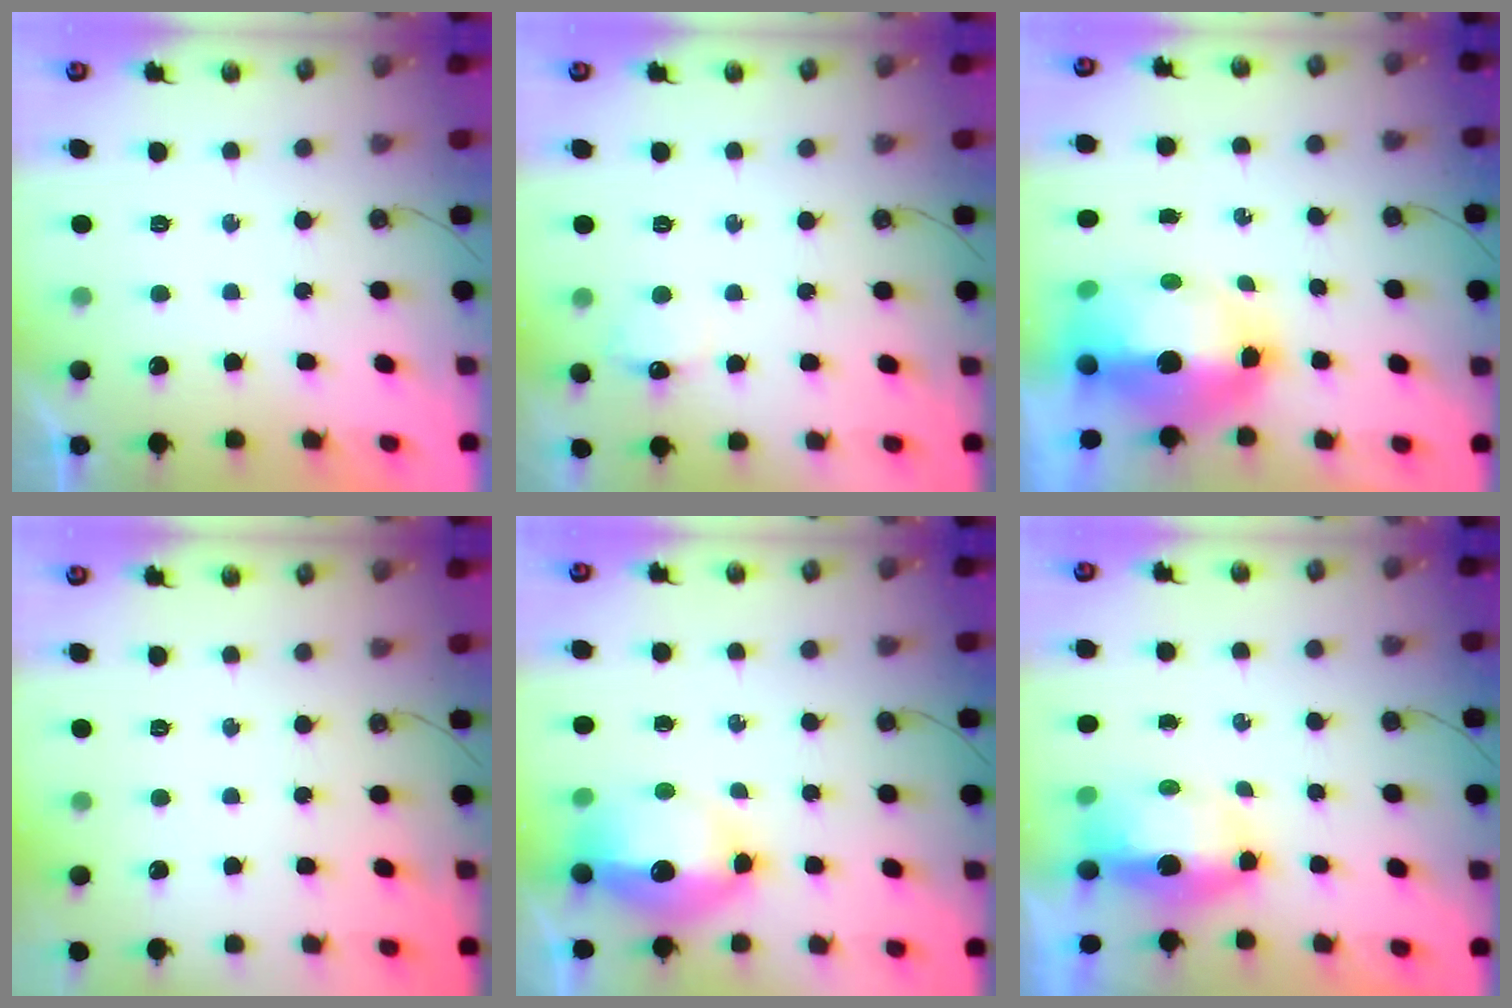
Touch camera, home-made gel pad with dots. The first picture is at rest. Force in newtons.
{"total": 7.6, "press": 5.8, "slide": 4.9}
{"total": 14.7, "press": 14.6, "slide": 1.9}
{"total": 0.0}
{"total": 14.8, "press": 14.7, "slide": 1.7}
{"total": 7.3, "press": 7.2, "slide": 1.4}